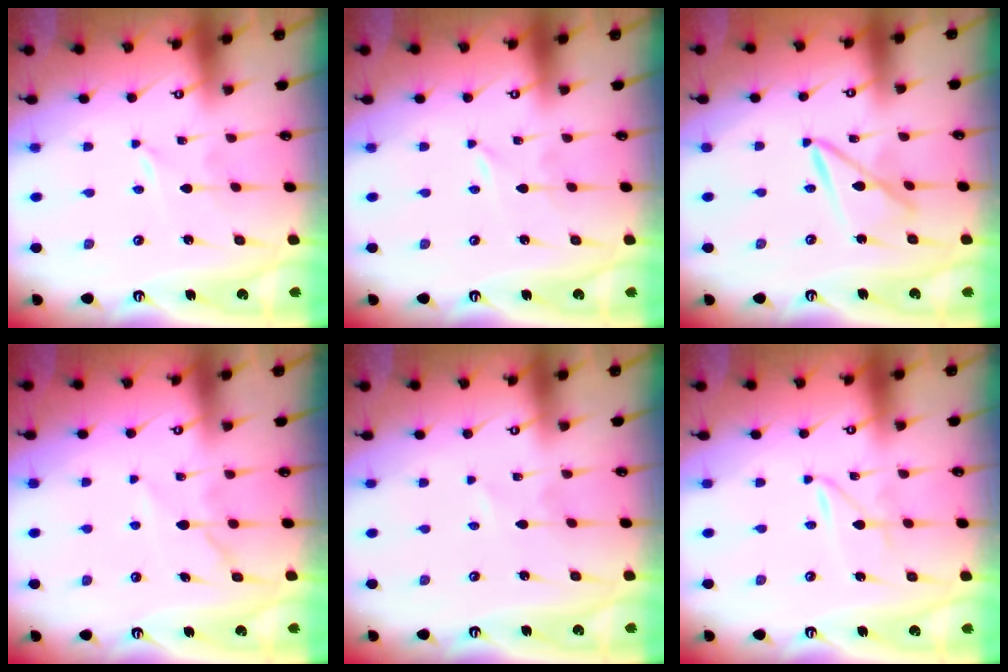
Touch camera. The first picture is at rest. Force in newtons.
{"total": 0.0}
{"total": 8.0, "press": 8.0, "slide": 0.6}
{"total": 7.4, "press": 7.4, "slide": 0.2}
{"total": 0.9, "press": 0.9, "slide": 0.2}
{"total": 1.4, "press": 1.4, "slide": 0.2}